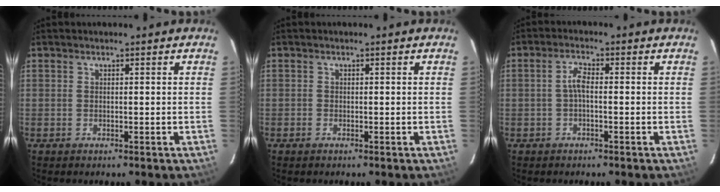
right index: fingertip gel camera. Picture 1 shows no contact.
{"total": 0.5, "force": [-0.4, 0.4, 0.0], "torque": [-0.002, 0.000, -0.010]}
{"total": 2.5, "force": [-0.5, 0.8, 2.3], "torque": [-0.049, 0.009, -0.011]}